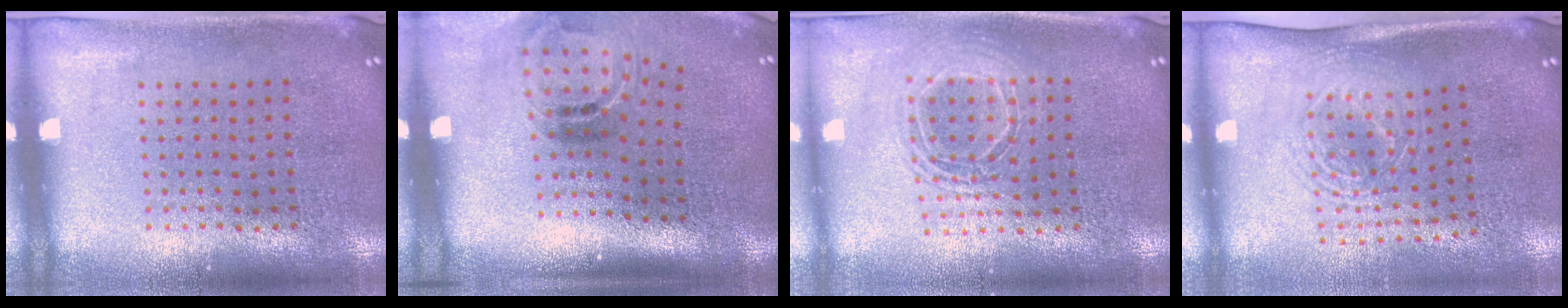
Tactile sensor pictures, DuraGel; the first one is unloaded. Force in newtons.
{"total": 1.8, "press": 1.1, "slide": 1.4}
{"total": 1.7, "press": 1.4, "slide": 0.9}
{"total": 1.7, "press": 1.3, "slide": 1.1}